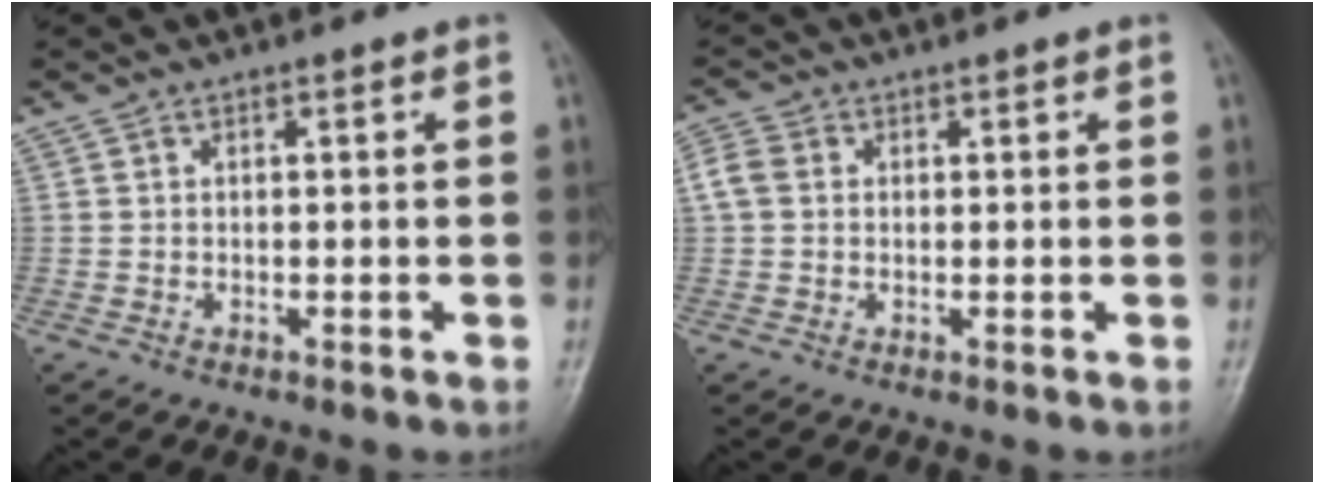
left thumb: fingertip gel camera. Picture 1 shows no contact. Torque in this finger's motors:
{"motor_torque": [0.76, 2.00, 1.20, -0.20, 0.11]}